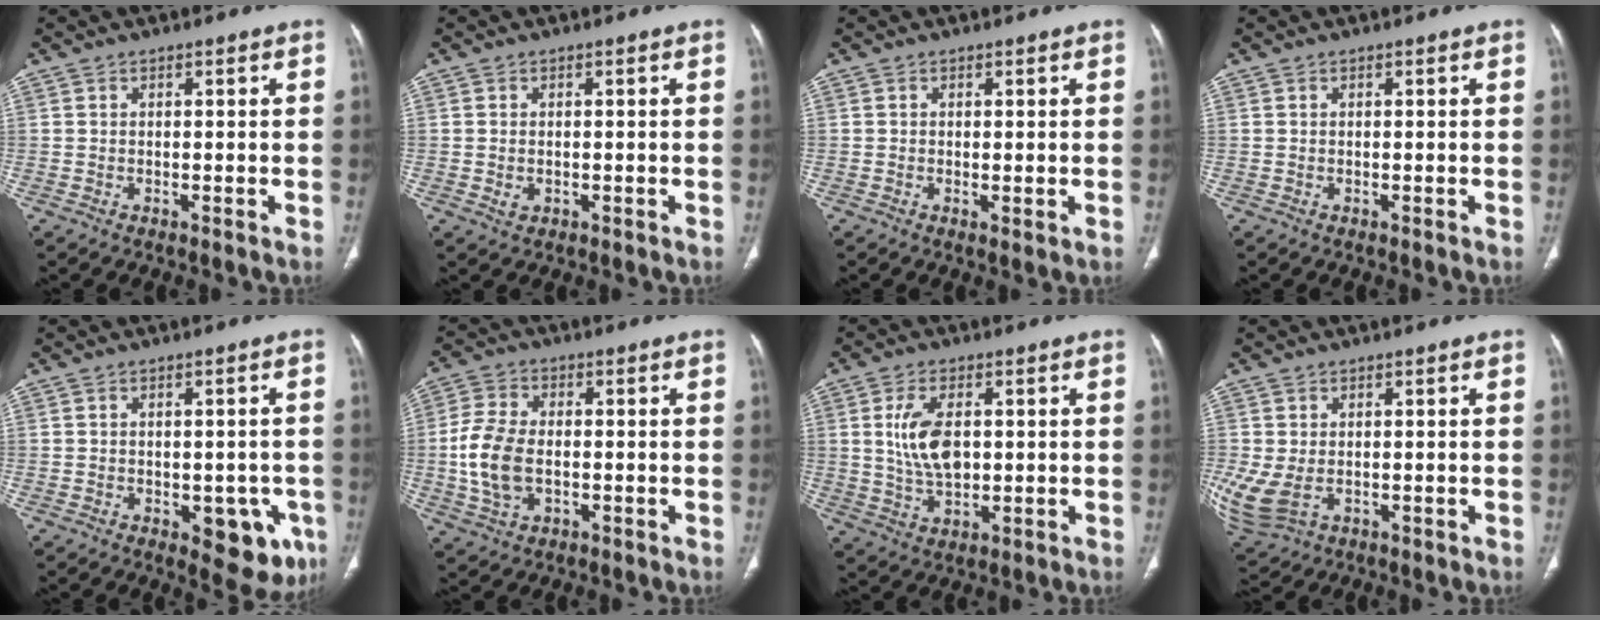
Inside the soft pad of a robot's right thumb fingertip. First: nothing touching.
{"total": 1.7, "force": [-0.2, 1.3, 1.1], "torque": [-0.020, 0.003, 0.001]}
{"total": 1.1, "force": [-0.1, 0.4, 1.0], "torque": [-0.023, -0.007, -0.001]}
{"total": 0.0}
{"total": 10.0, "force": [-3.6, 5.3, 7.6], "torque": [-0.054, 0.002, -0.036]}
{"total": 10.1, "force": [-1.2, 6.4, 7.8], "torque": [-0.164, 0.009, -0.024]}
{"total": 8.9, "force": [1.2, 5.0, 7.2], "torque": [-0.136, -0.005, 0.030]}
{"total": 9.6, "force": [-1.3, 6.8, 6.7], "torque": [-0.181, -0.009, -0.005]}